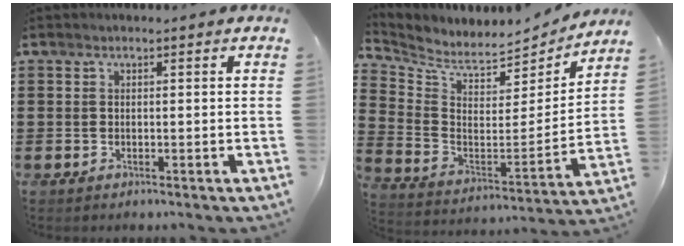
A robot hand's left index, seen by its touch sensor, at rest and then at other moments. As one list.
[{"total": 5.4, "force": [5.1, 1.4, 1.0], "torque": [-0.053, -0.052, 0.086]}]